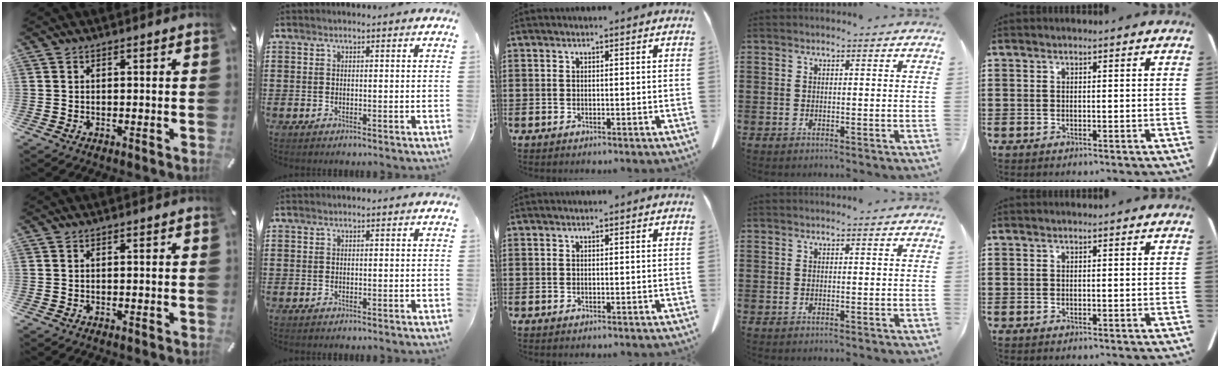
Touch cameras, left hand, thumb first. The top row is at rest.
{}